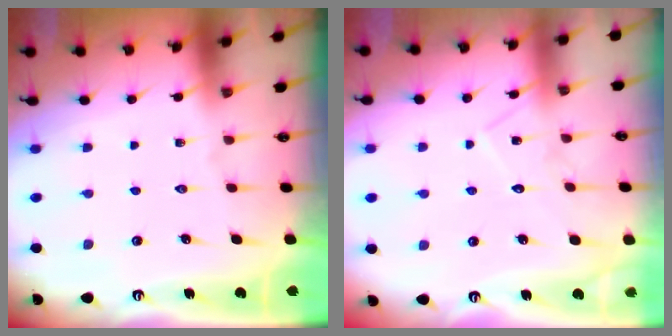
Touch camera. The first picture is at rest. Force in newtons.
{"total": 8.3, "press": 8.3, "slide": 0.4}